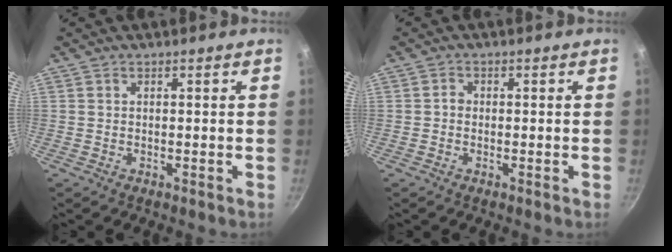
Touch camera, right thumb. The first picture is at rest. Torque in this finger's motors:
{"motor_torque": [0.02, 0.26, 0.29, 0.04, 0.02]}